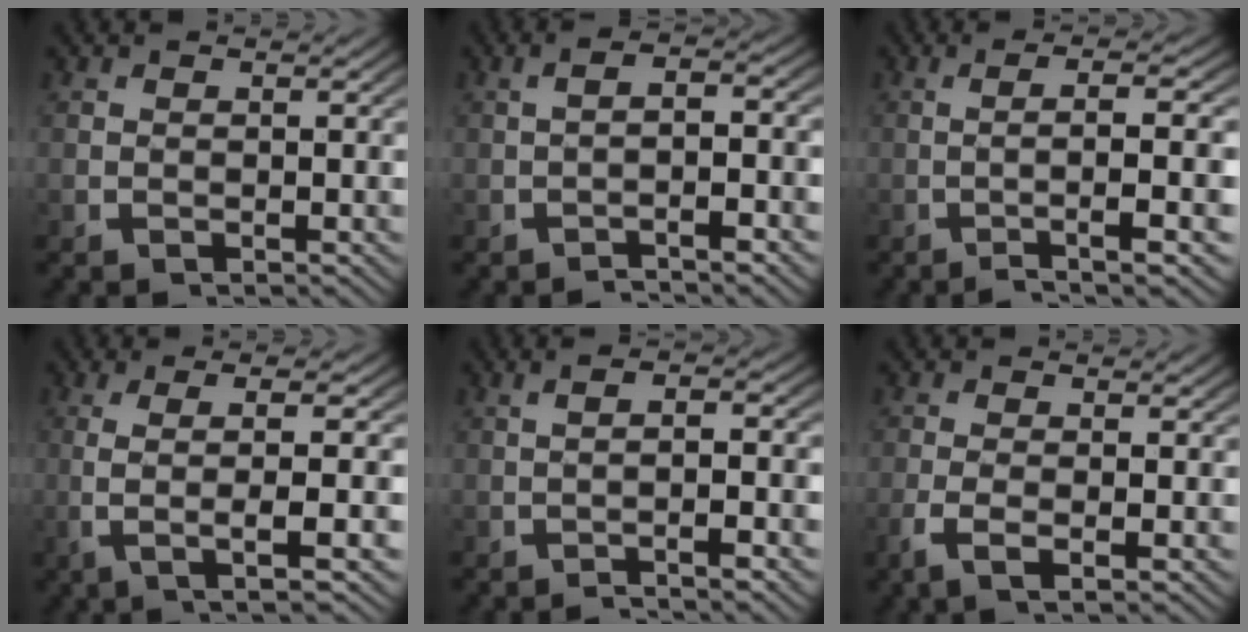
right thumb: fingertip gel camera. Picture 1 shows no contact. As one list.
[{"total": 3.4, "force": [-1.1, 1.0, 3.0], "torque": [-0.046, 0.010, -0.023]}, {"total": 6.8, "force": [-1.6, 1.3, 6.5], "torque": [-0.112, 0.001, -0.021]}, {"total": 6.9, "force": [0.1, 1.5, 6.7], "torque": [-0.131, 0.004, 0.004]}, {"total": 3.8, "force": [-1.1, 0.7, 3.6], "torque": [-0.052, 0.014, -0.021]}, {"total": 2.5, "force": [-0.7, 0.8, 2.3], "torque": [-0.060, -0.011, -0.008]}]